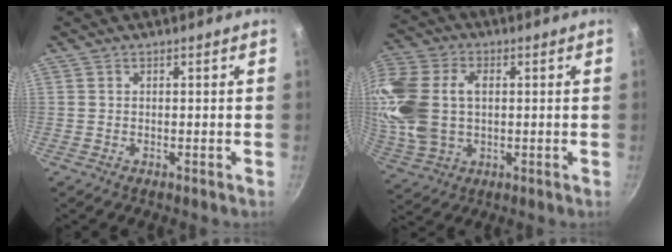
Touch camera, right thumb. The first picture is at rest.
{"total": 20.5, "force": [1.8, 13.9, 15.0], "torque": [-0.375, 0.013, 0.043]}